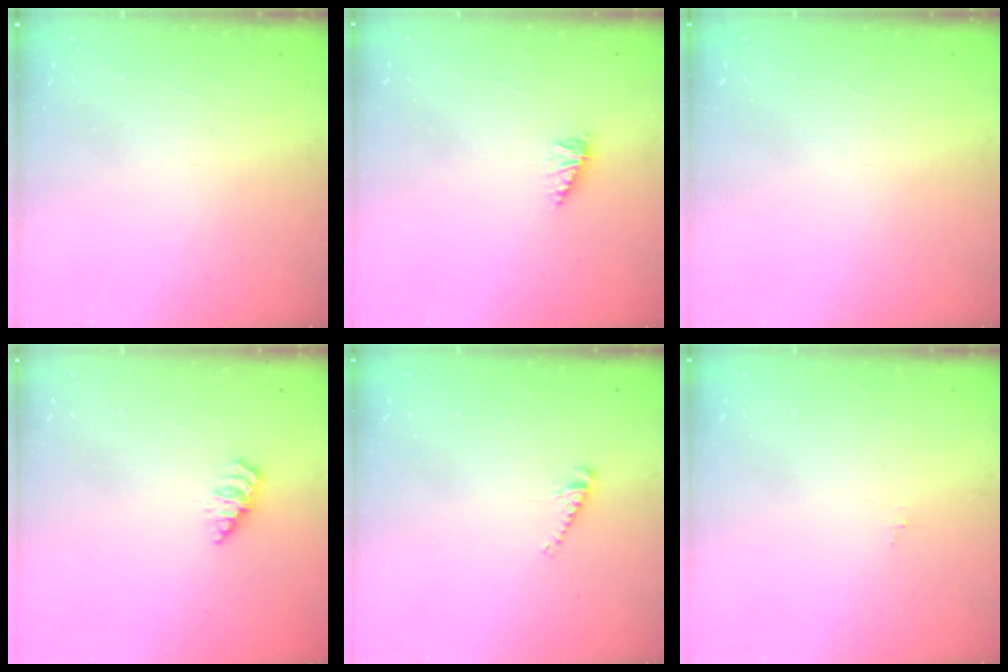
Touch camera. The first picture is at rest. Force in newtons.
{"total": 2.4, "press": 2.4, "slide": 0.3}
{"total": 0.0}
{"total": 1.6, "press": 1.6, "slide": 0.3}
{"total": 3.9, "press": 3.8, "slide": 0.4}
{"total": 0.0}